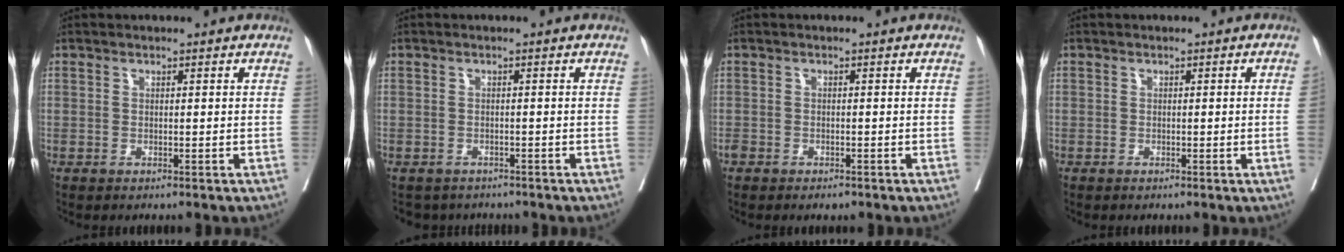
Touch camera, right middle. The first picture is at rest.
{"total": 3.7, "force": [-3.3, 1.7, -0.1], "torque": [0.005, 0.000, -0.045]}
{"total": 2.4, "force": [-1.7, 1.2, 1.1], "torque": [-0.020, -0.002, -0.022]}
{"total": 1.2, "force": [-0.1, -0.4, 1.2], "torque": [-0.015, -0.002, 0.000]}